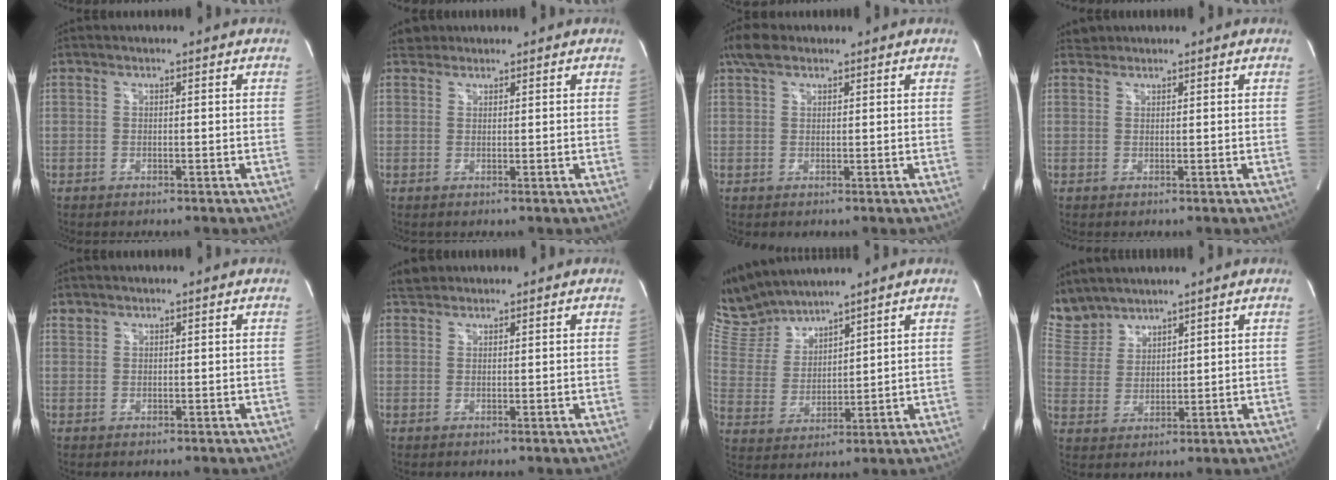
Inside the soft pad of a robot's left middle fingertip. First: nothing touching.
{"total": 1.7, "force": [1.4, 0.8, -0.3], "torque": [0.002, 0.012, 0.021]}
{"total": 3.5, "force": [2.5, 1.7, 1.8], "torque": [-0.047, 0.020, 0.050]}
{"total": 1.1, "force": [1.0, 0.3, -0.3], "torque": [-0.001, 0.007, 0.017]}
{"total": 0.8, "force": [0.7, 0.3, -0.1], "torque": [0.000, 0.006, 0.015]}
{"total": 2.0, "force": [1.9, 0.7, 0.0], "torque": [-0.009, 0.013, 0.034]}
{"total": 8.9, "force": [8.8, 1.0, 1.2], "torque": [-0.051, 0.015, 0.196]}
{"total": 6.3, "force": [6.2, 1.5, 0.0], "torque": [-0.015, 0.012, 0.143]}